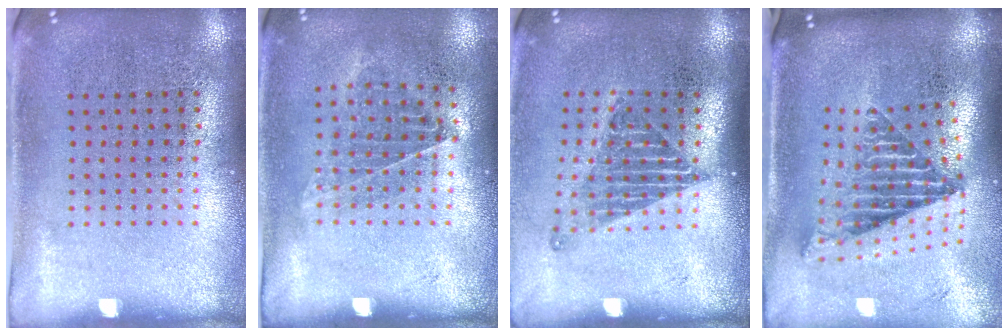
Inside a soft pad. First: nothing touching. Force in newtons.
{"total": 0.9, "press": 0.8, "slide": 0.4}
{"total": 1.5, "press": 1.2, "slide": 0.9}
{"total": 2.5, "press": 1.7, "slide": 1.9}